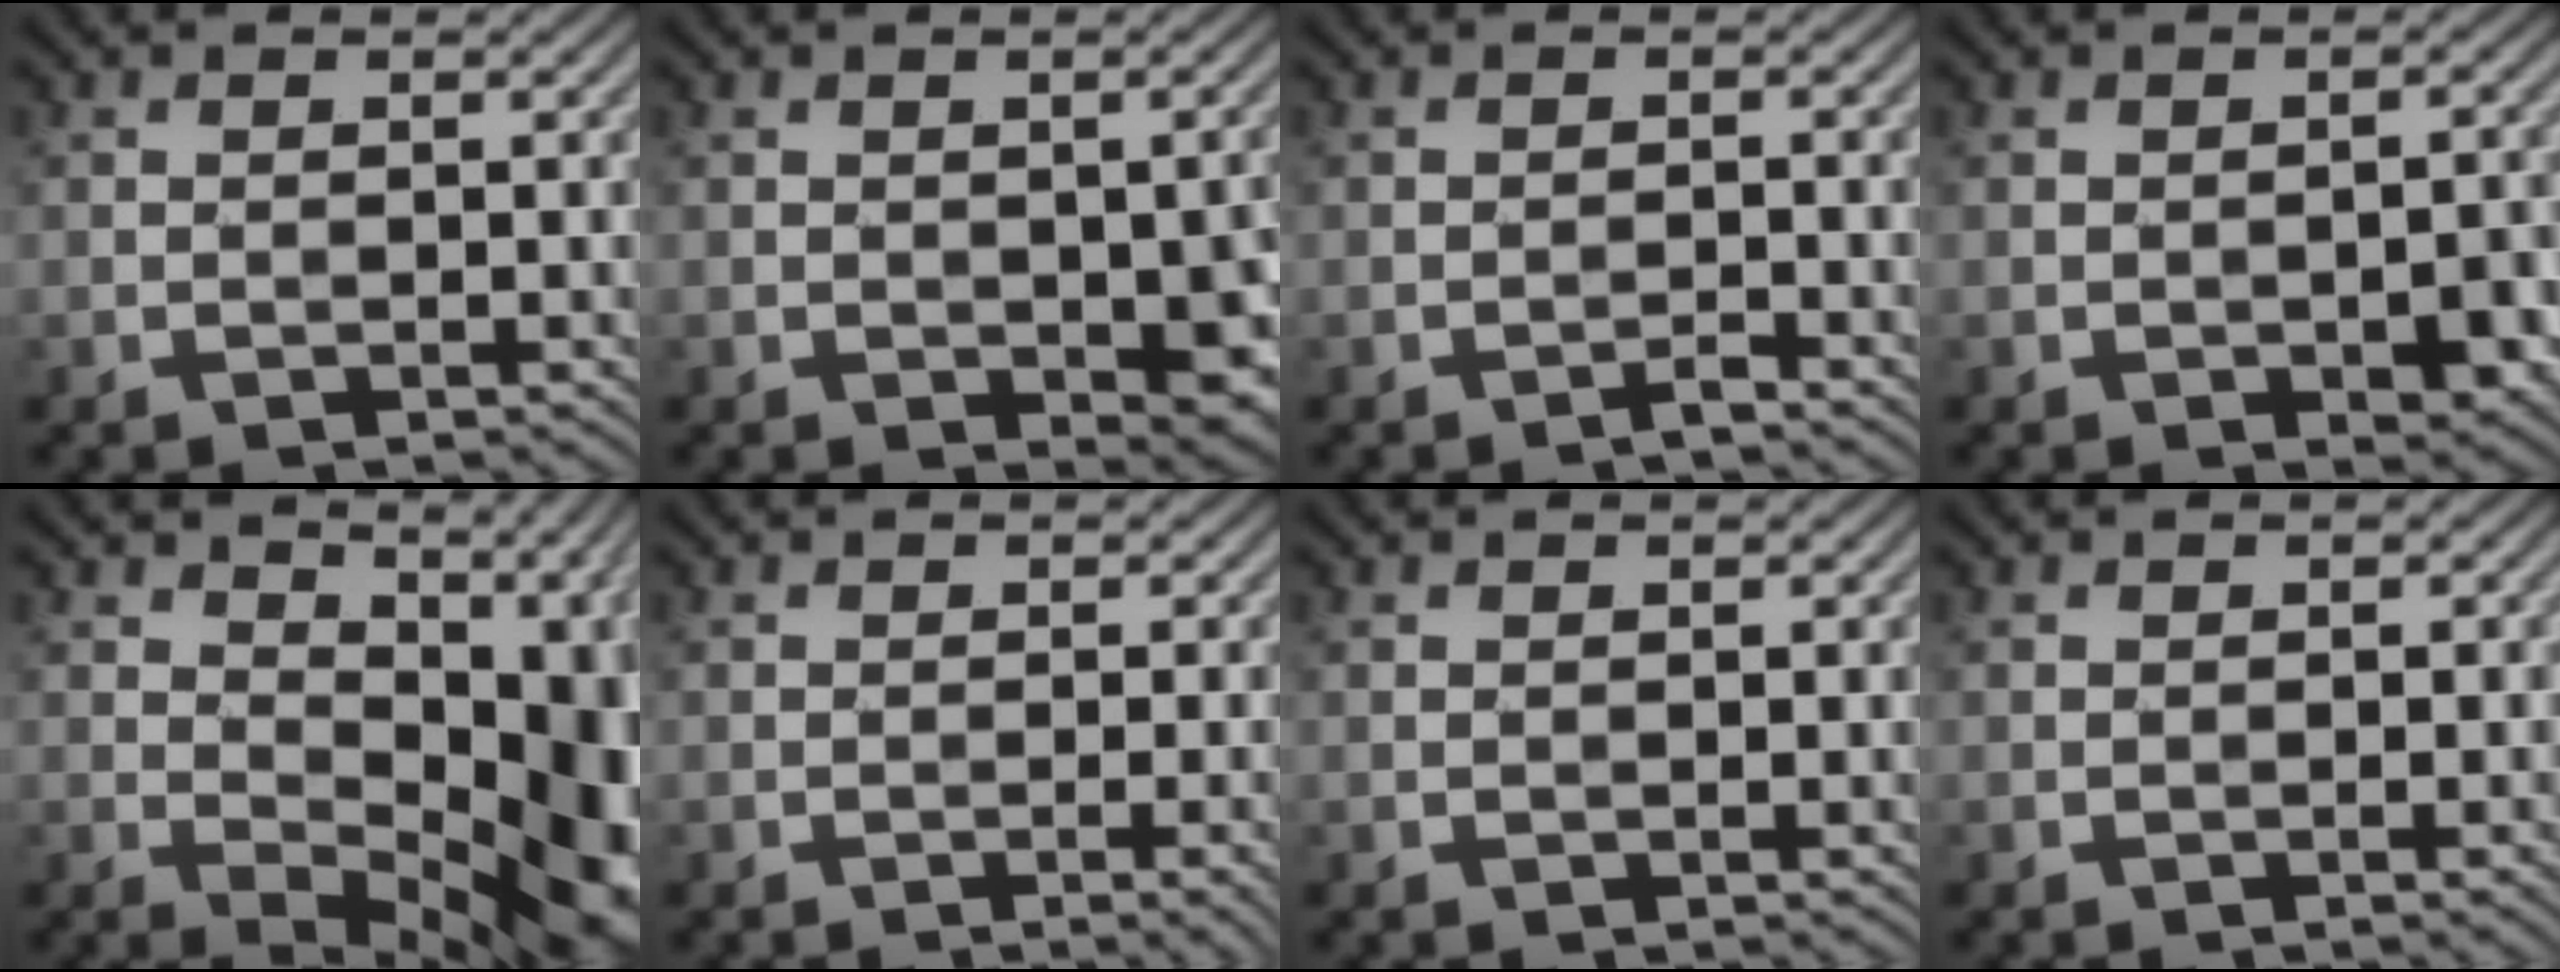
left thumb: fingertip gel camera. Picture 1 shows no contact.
{"total": 4.9, "force": [-1.1, 2.8, 3.8], "torque": [-0.050, -0.017, -0.007]}
{"total": 1.2, "force": [-1.0, 0.0, 0.6], "torque": [-0.009, 0.003, -0.021]}
{"total": 3.4, "force": [-1.3, 1.5, 2.8], "torque": [-0.035, 0.001, -0.016]}
{"total": 16.3, "force": [1.9, 9.6, 13.0], "torque": [-0.146, -0.011, 0.065]}
{"total": 2.3, "force": [-0.8, 0.4, 2.1], "torque": [-0.029, 0.004, -0.017]}
{"total": 0.0}
{"total": 1.4, "force": [-0.4, 0.2, 1.3], "torque": [-0.019, 0.000, -0.008]}